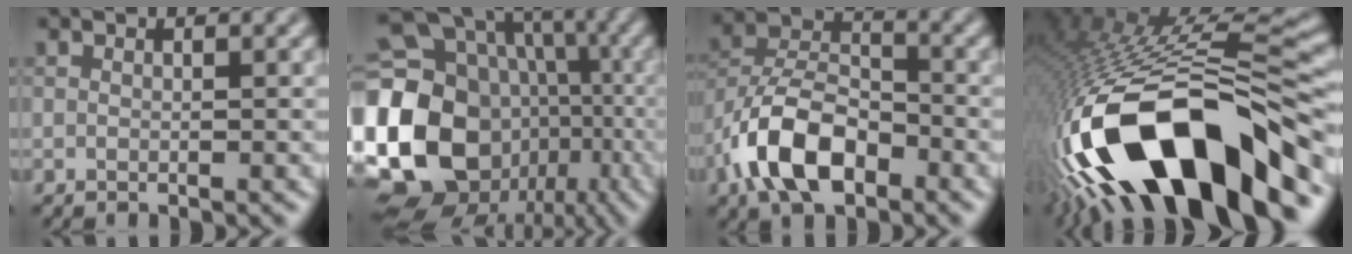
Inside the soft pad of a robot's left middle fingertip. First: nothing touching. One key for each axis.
{"total": 21.8, "fx": -3.1, "fy": 18.5, "fz": 11.2, "tx": -0.249, "ty": -0.005, "tz": -0.065}
{"total": 7.6, "fx": -3.9, "fy": 4.1, "fz": 5.1, "tx": -0.093, "ty": 0.008, "tz": -0.081}
{"total": 16.5, "fx": -7.6, "fy": 6.1, "fz": 13.4, "tx": -0.253, "ty": 0.001, "tz": -0.107}